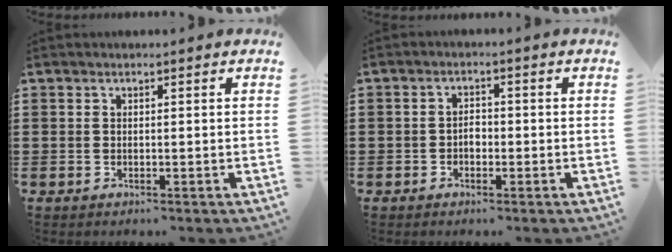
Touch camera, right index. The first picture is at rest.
{"total": 1.9, "force": [-0.6, 1.3, 1.3], "torque": [-0.026, 0.004, -0.014]}